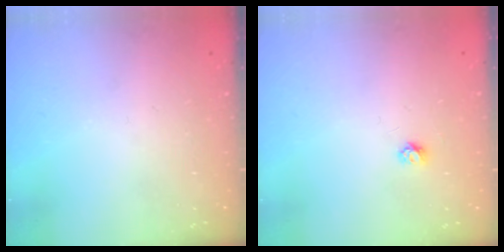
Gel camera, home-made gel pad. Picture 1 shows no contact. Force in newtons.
{"total": 3.4, "press": 3.4, "slide": 0.4}